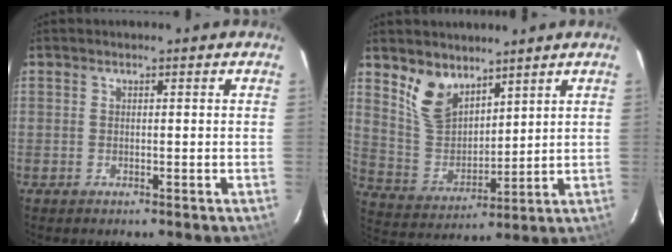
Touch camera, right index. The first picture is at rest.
{"total": 9.6, "force": [6.7, 5.2, 4.4], "torque": [-0.086, 0.003, 0.146]}